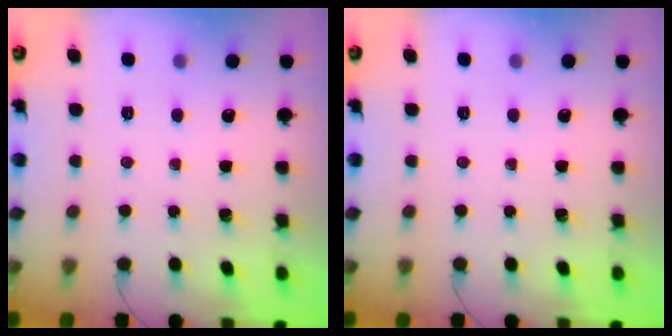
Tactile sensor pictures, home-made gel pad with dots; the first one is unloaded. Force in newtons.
{"total": 0.0}